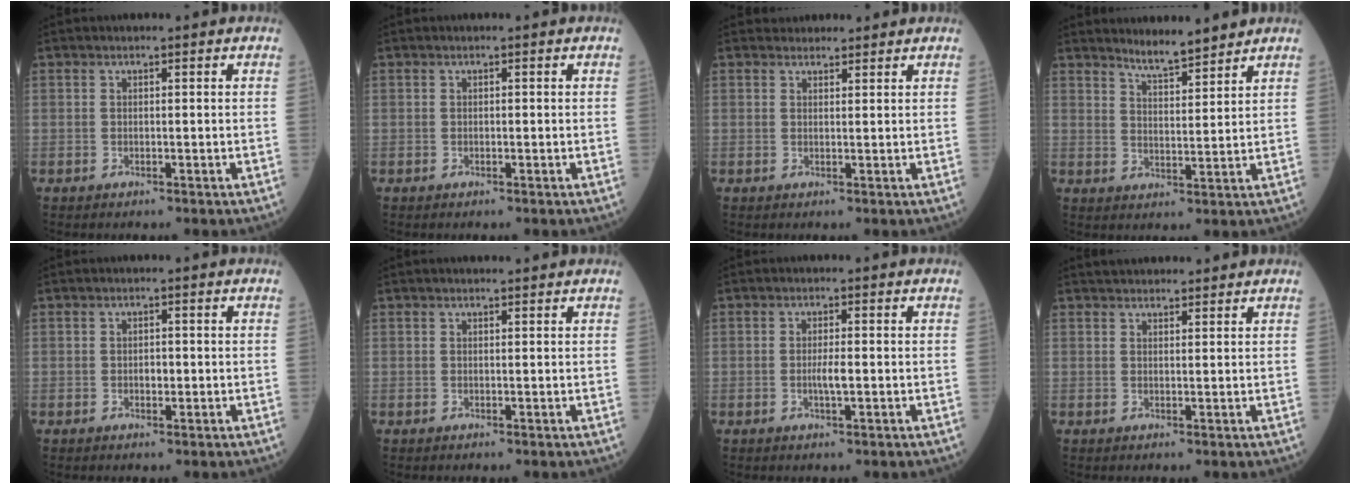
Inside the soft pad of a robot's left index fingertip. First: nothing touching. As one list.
[{"total": 0.0}, {"total": 3.5, "force": [3.3, 1.1, 0.2], "torque": [-0.003, 0.020, 0.044]}, {"total": 5.5, "force": [5.1, 0.6, 2.0], "torque": [-0.043, -0.001, 0.091]}, {"total": 1.2, "force": [-0.1, 0.7, 0.9], "torque": [-0.017, 0.000, -0.002]}, {"total": 2.9, "force": [2.7, 0.2, 1.0], "torque": [-0.014, 0.015, 0.034]}, {"total": 2.0, "force": [-0.3, 0.2, 1.9], "torque": [-0.039, -0.003, -0.004]}, {"total": 6.9, "force": [6.4, 1.5, 2.1], "torque": [-0.024, 0.030, 0.087]}]